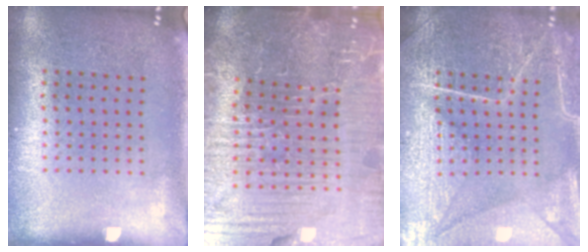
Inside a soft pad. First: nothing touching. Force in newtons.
{"total": 6.3, "press": 5.9, "slide": 2.4}
{"total": 6.9, "press": 6.8, "slide": 0.9}